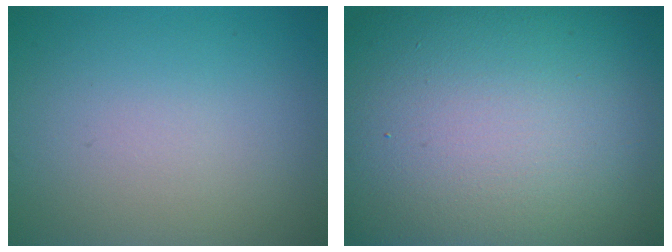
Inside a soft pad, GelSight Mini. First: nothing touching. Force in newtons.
{"total": 23.7, "press": 23.6, "slide": 1.3}